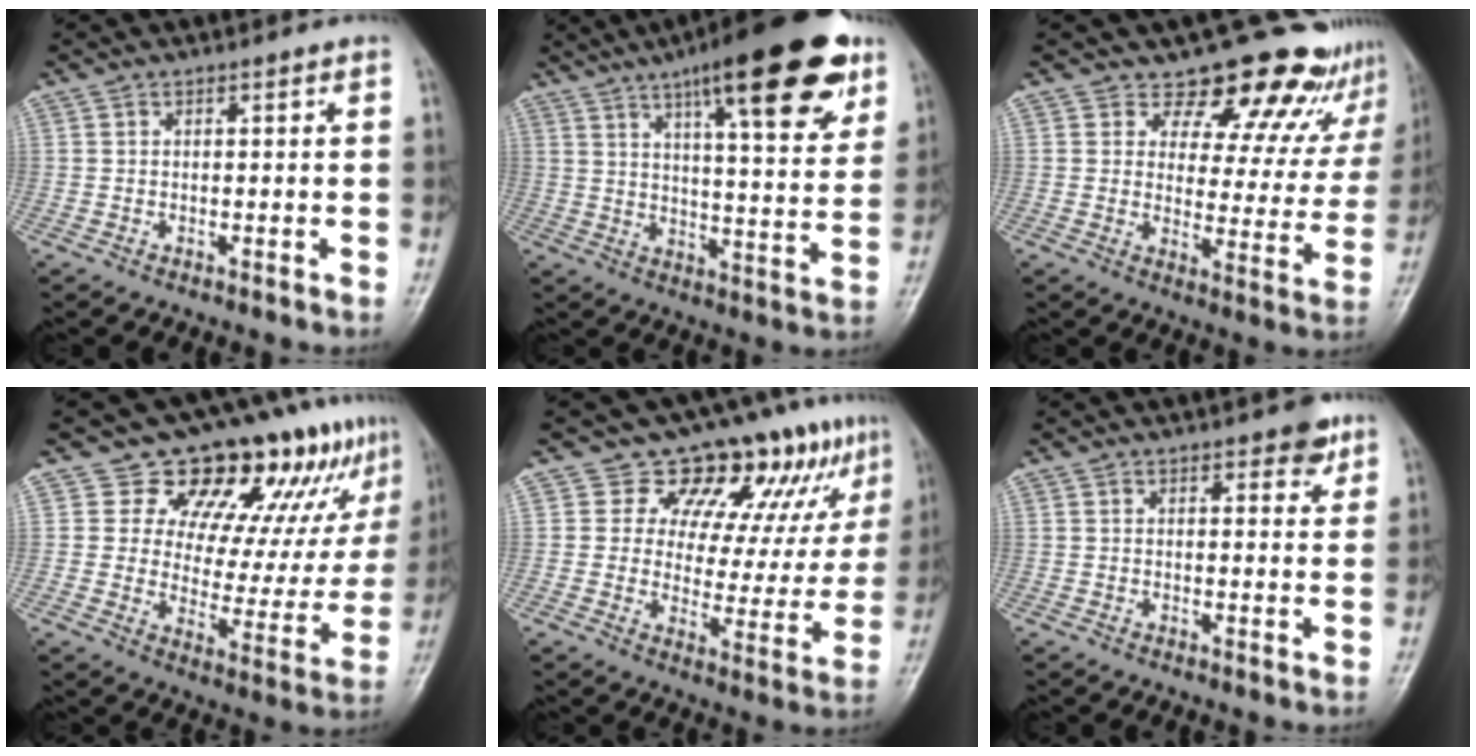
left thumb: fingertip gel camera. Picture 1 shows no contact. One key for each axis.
{"total": 22.8, "fx": 12.8, "fy": 6.0, "fz": 17.9, "tx": -0.234, "ty": -0.031, "tz": 0.186}
{"total": 17.2, "fx": 15.4, "fy": 7.1, "fz": 2.9, "tx": 0.026, "ty": -0.113, "tz": 0.167}
{"total": 19.2, "fx": 12.1, "fy": 10.3, "fz": 10.9, "tx": -0.065, "ty": -0.052, "tz": 0.165}
{"total": 15.0, "fx": 9.4, "fy": 7.7, "fz": 8.8, "tx": -0.060, "ty": -0.051, "tz": 0.122}
{"total": 3.7, "fx": 2.4, "fy": 1.7, "fz": 2.3, "tx": -0.011, "ty": -0.011, "tz": 0.028}